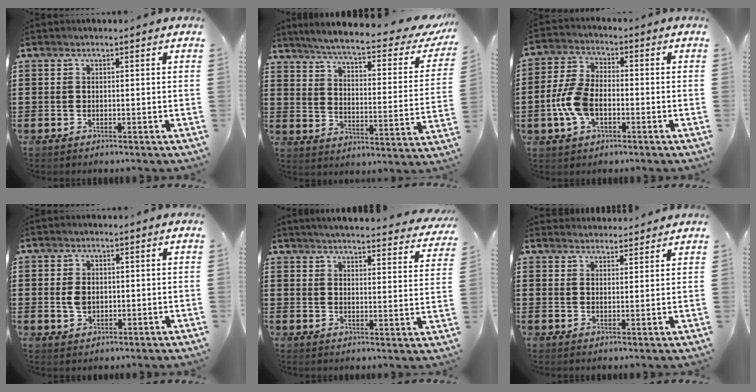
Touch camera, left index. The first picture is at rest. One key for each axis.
{"total": 6.0, "fx": 5.0, "fy": -0.2, "fz": 3.3, "tx": -0.086, "ty": -0.033, "tz": 0.080}
{"total": 7.6, "fx": -1.8, "fy": 4.3, "fz": 6.1, "tx": -0.152, "ty": -0.003, "tz": -0.040}
{"total": 2.9, "fx": 0.3, "fy": 2.0, "fz": 2.1, "tx": -0.052, "ty": 0.002, "tz": 0.003}
{"total": 4.2, "fx": 4.1, "fy": -0.3, "fz": 0.8, "tx": -0.034, "ty": -0.028, "tz": 0.071}
{"total": 2.7, "fx": 2.7, "fy": 0.2, "fz": -0.3, "tx": -0.002, "ty": -0.006, "tz": 0.053}